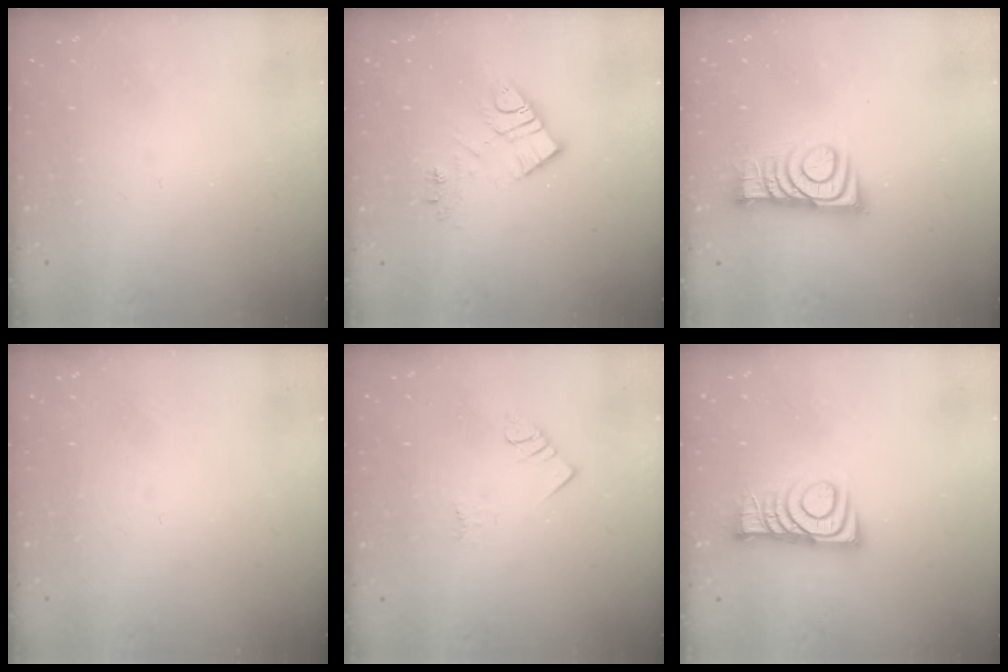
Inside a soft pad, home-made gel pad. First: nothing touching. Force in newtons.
{"total": 11.6, "press": 11.6, "slide": 0.9}
{"total": 9.6, "press": 9.6, "slide": 0.1}
{"total": 0.0}
{"total": 2.0, "press": 2.0, "slide": 0.4}
{"total": 8.7, "press": 8.7, "slide": 0.8}